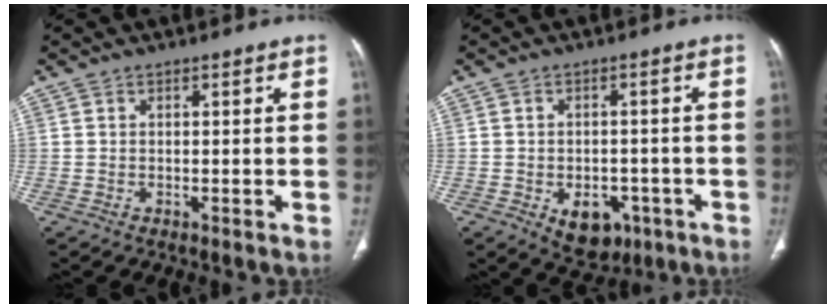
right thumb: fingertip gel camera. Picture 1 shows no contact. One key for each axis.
{"total": 7.8, "fx": -3.3, "fy": 5.4, "fz": 4.6, "tx": -0.039, "ty": 0.015, "tz": -0.032}